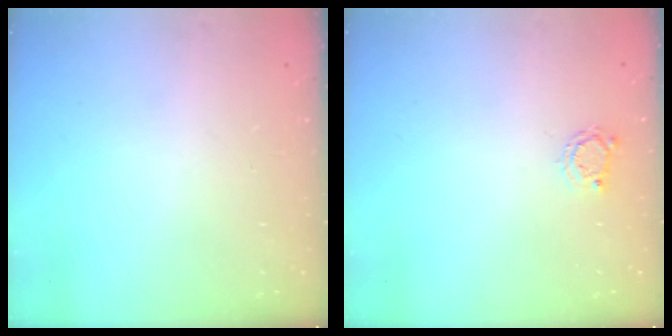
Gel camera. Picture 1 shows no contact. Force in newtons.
{"total": 2.8, "press": 2.7, "slide": 0.4}